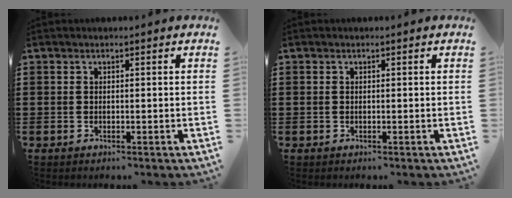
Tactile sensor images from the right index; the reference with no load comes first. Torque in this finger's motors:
{"motor_torque": [0.04, -0.04, 0.01, -0.01]}